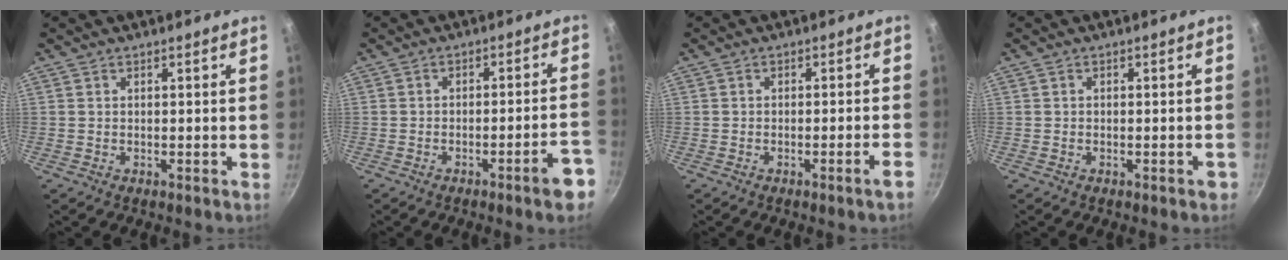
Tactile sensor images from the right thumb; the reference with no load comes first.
{"total": 6.5, "force": [-3.9, 0.8, 5.1], "torque": [-0.055, 0.039, -0.045]}
{"total": 2.5, "force": [-1.6, -0.4, 1.9], "torque": [-0.025, 0.014, -0.019]}
{"total": 1.1, "force": [-0.7, 0.4, 0.8], "torque": [-0.005, 0.010, -0.007]}